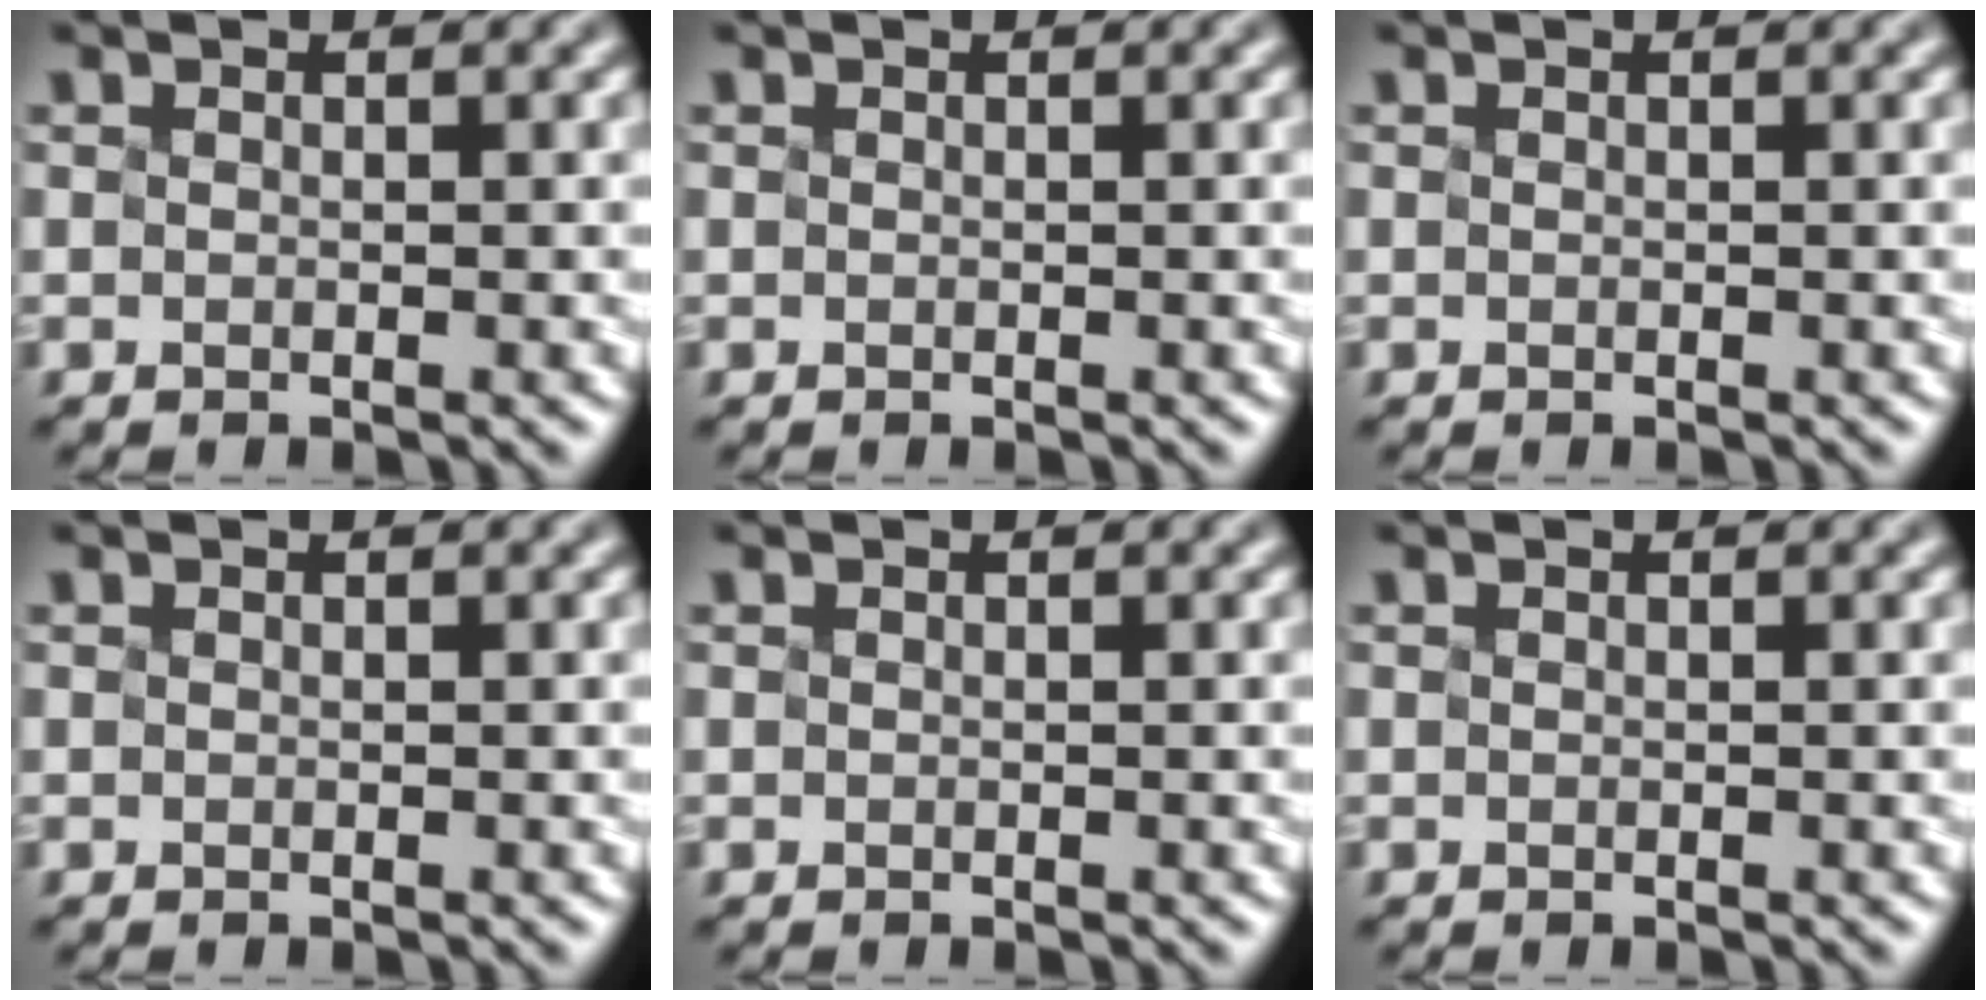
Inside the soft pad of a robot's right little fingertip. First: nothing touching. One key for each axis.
{"total": 0.0}
{"total": 0.0}
{"total": 0.0}
{"total": 0.0}
{"total": 0.0}